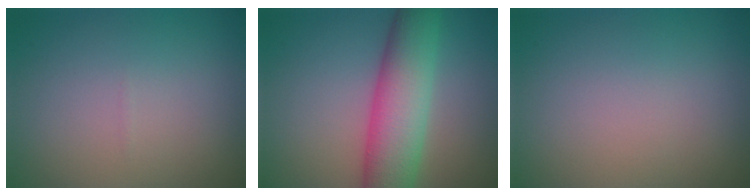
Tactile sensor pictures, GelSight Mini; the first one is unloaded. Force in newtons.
{"total": 8.2, "press": 8.2, "slide": 0.2}
{"total": 0.0}